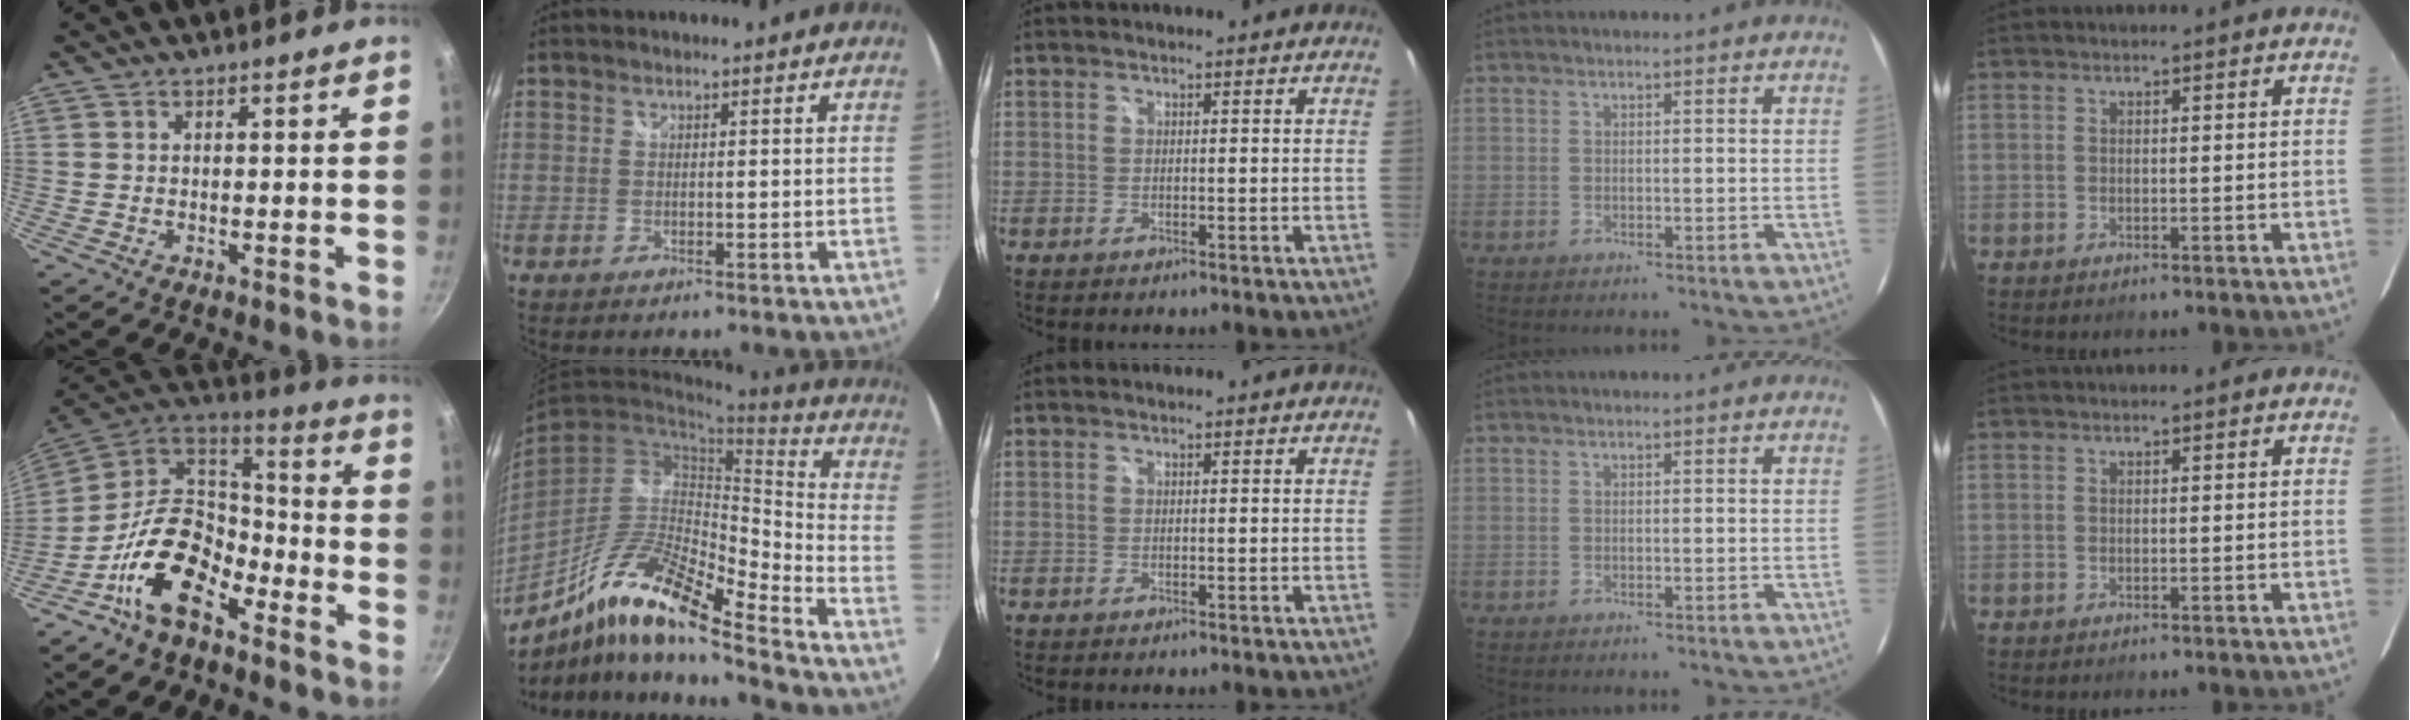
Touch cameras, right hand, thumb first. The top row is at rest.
{"thumb": {"total": 17.6, "force": [-9.4, 10.0, 11.1], "torque": [-0.174, 0.076, -0.188]}, "index": {"total": 16.8, "force": [-11.9, 2.6, 11.6], "torque": [-0.213, -0.001, -0.232]}}